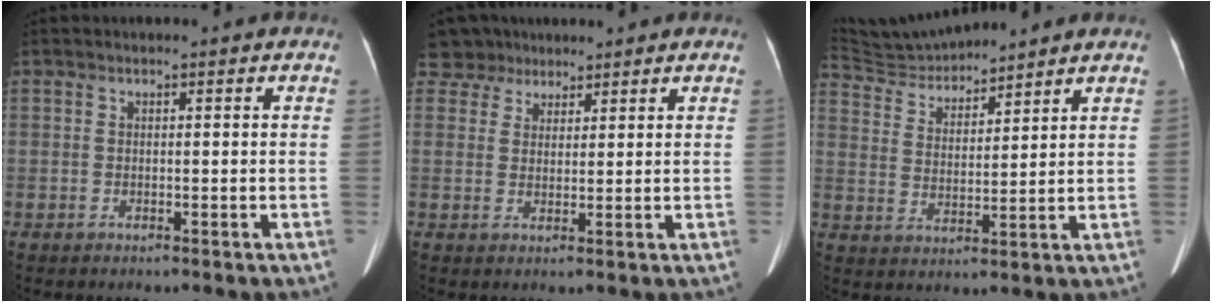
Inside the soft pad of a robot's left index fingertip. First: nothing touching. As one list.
[{"total": 4.6, "force": [3.4, 3.1, -0.4], "torque": [0.008, 0.017, 0.061]}, {"total": 8.9, "force": [8.8, 0.8, 1.4], "torque": [-0.037, 0.030, 0.174]}]